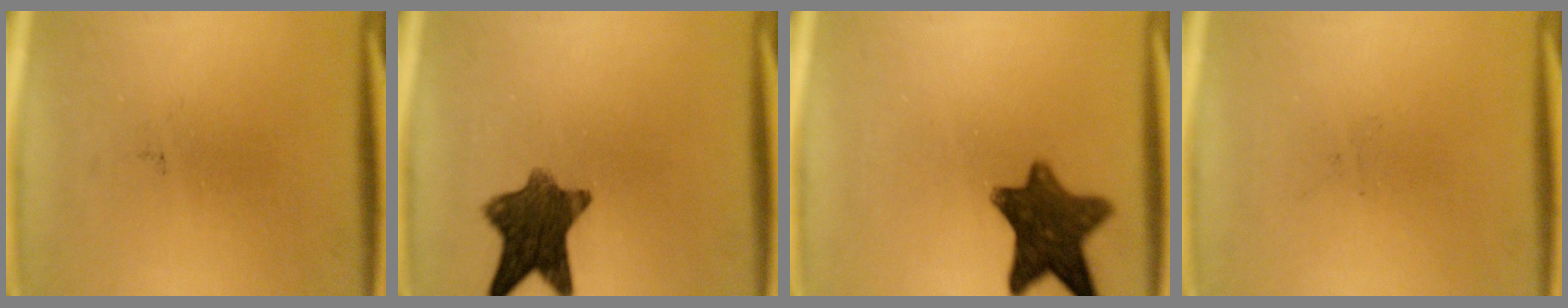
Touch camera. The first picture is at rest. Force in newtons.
{"total": 9.5}
{"total": 10.5}
{"total": 0.0}